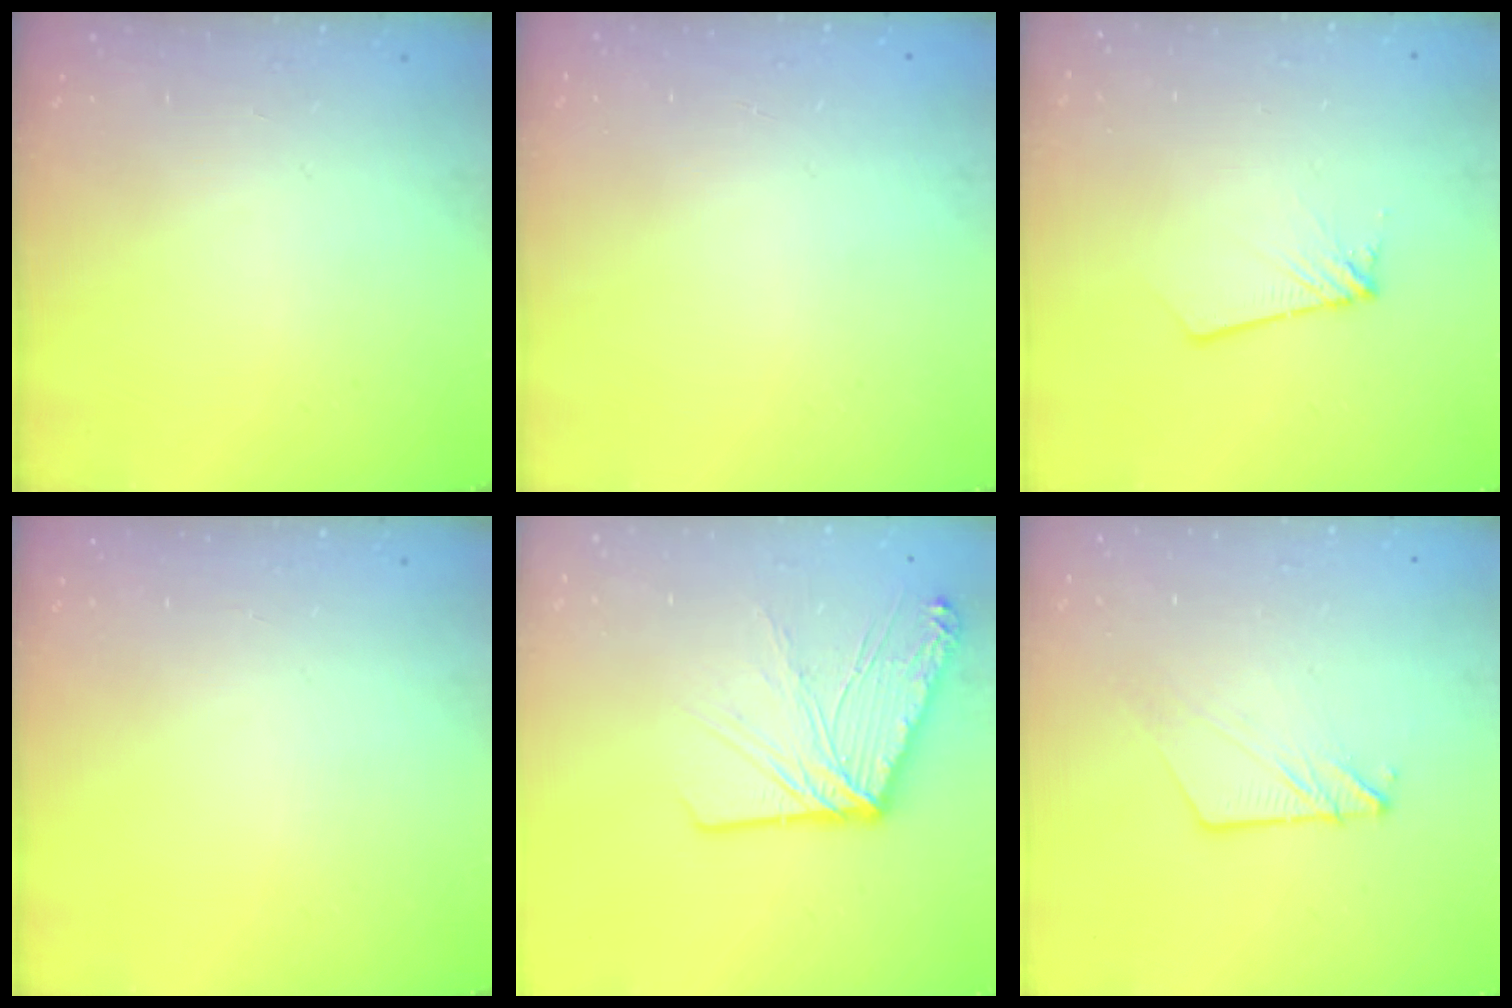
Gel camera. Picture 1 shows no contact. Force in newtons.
{"total": 0.0}
{"total": 1.8, "press": 1.8, "slide": 0.2}
{"total": 0.0}
{"total": 12.8, "press": 12.7, "slide": 1.4}
{"total": 7.9, "press": 7.8, "slide": 0.4}